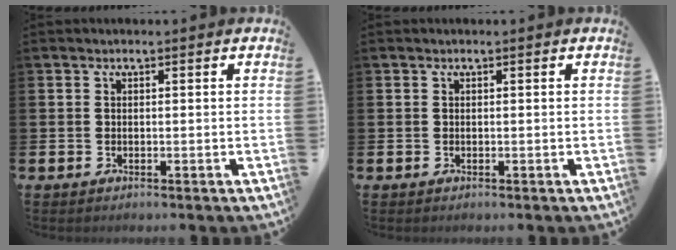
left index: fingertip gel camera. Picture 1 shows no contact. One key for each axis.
{"total": 0.0}